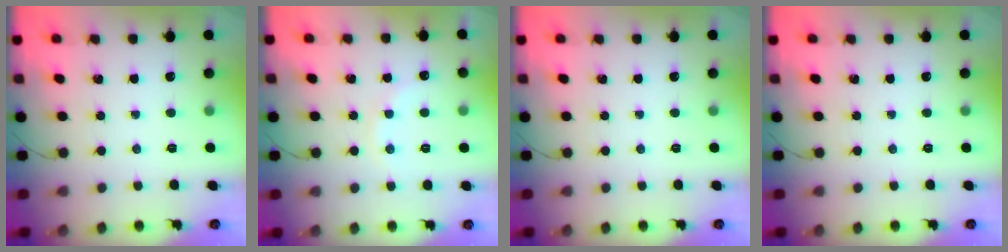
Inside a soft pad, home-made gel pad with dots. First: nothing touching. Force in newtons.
{"total": 7.6, "press": 7.4, "slide": 1.7}
{"total": 0.0}
{"total": 0.0}